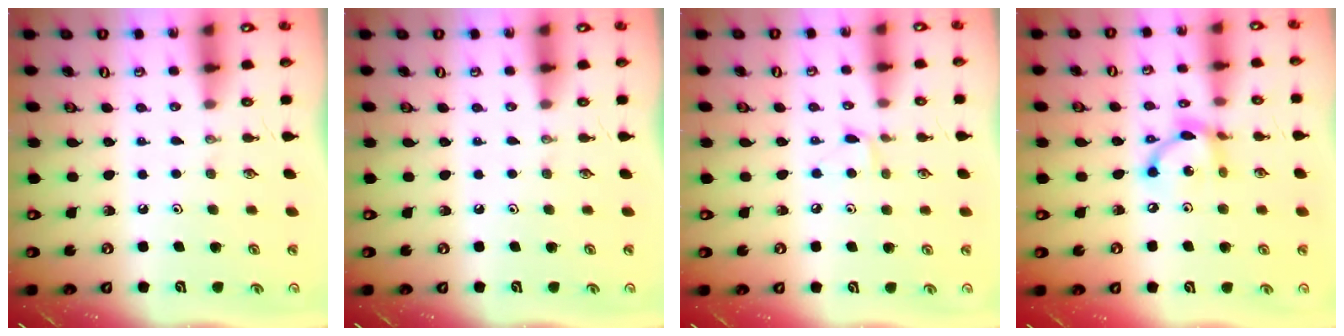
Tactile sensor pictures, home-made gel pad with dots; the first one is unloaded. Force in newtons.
{"total": 0.0}
{"total": 5.8, "press": 5.8, "slide": 0.6}
{"total": 10.9, "press": 10.9, "slide": 0.6}